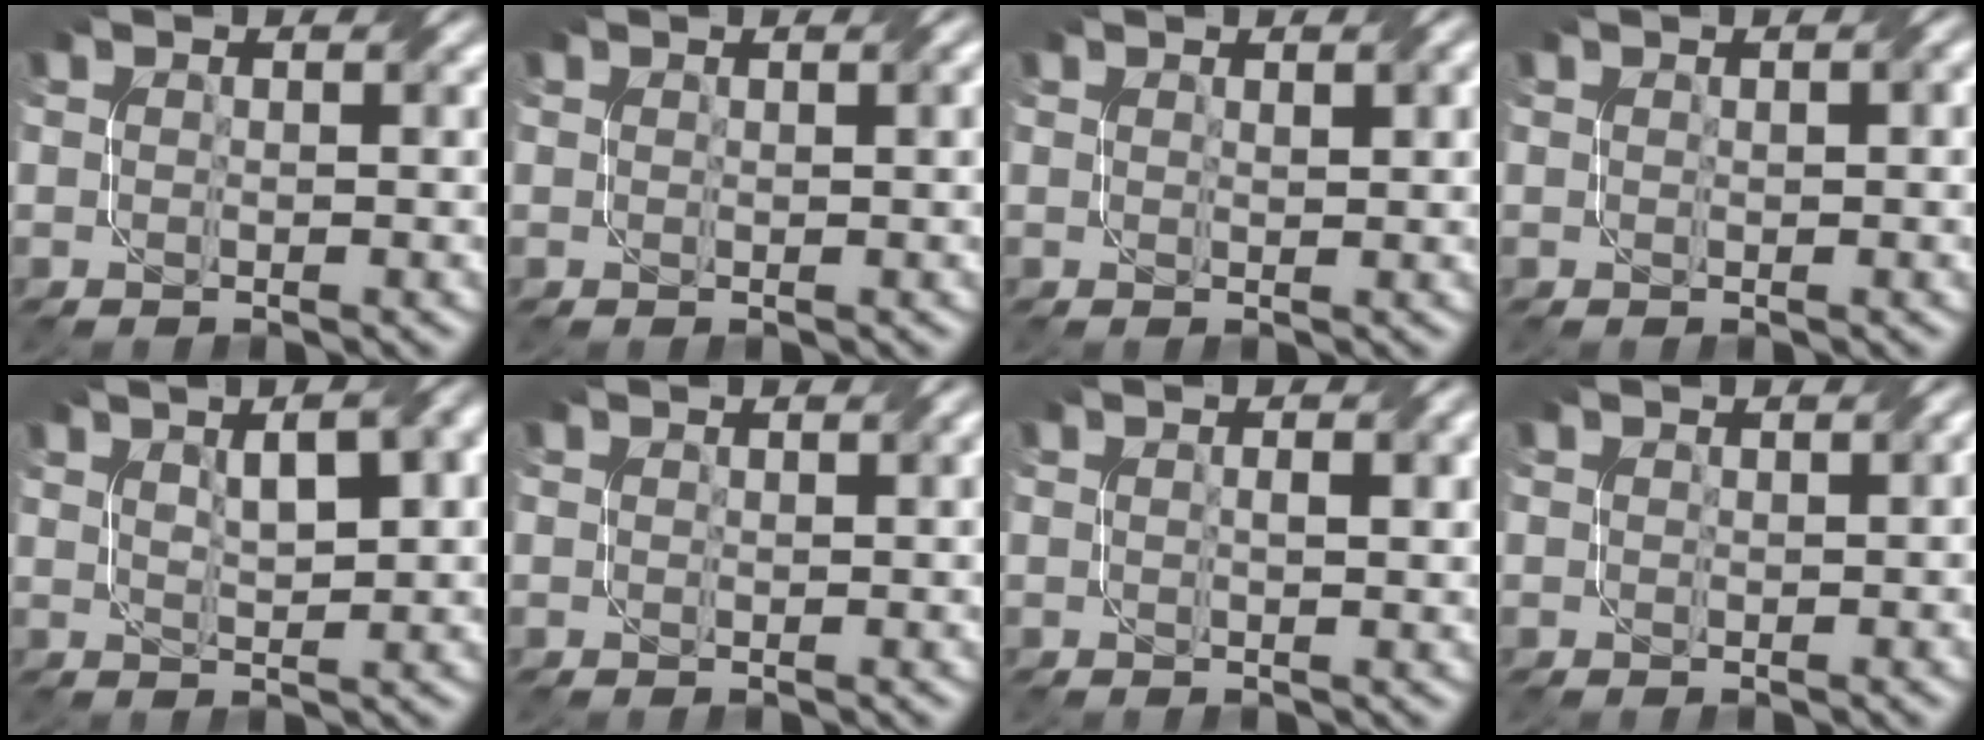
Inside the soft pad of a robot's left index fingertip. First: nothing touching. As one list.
[{"total": 0.6, "force": [-0.1, 0.0, 0.6], "torque": [-0.004, 0.003, -0.002]}, {"total": 1.8, "force": [1.0, 0.4, 1.5], "torque": [-0.017, 0.001, 0.017]}, {"total": 1.6, "force": [0.4, 0.3, 1.5], "torque": [-0.018, 0.003, 0.010]}, {"total": 7.5, "force": [2.9, 2.8, 6.3], "torque": [-0.071, 0.027, 0.029]}, {"total": 1.0, "force": [0.7, 0.1, 0.7], "torque": [-0.009, 0.001, 0.010]}, {"total": 2.2, "force": [0.5, 0.6, 2.1], "torque": [-0.026, 0.003, 0.008]}, {"total": 0.6, "force": [-0.4, 0.0, 0.5], "torque": [-0.001, 0.005, -0.004]}]